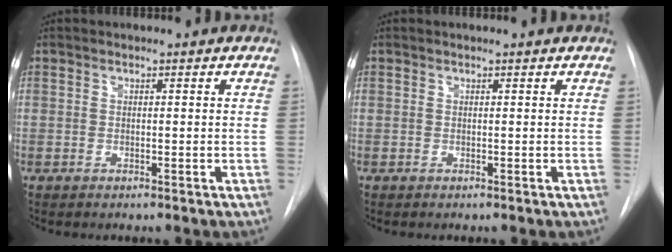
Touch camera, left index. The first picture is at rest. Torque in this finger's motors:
{"motor_torque": [-0.29, 0.29, 0.02, 0.00]}